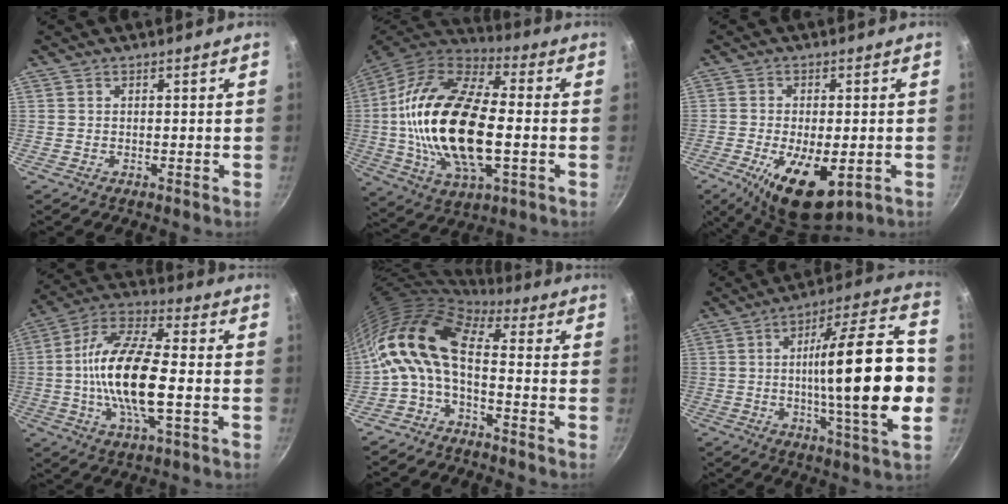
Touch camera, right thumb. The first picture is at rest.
{"total": 25.8, "force": [-1.3, 12.8, 22.4], "torque": [-0.434, 0.020, -0.030]}
{"total": 12.6, "force": [-4.4, 5.6, 10.4], "torque": [-0.168, -0.004, -0.061]}
{"total": 17.6, "force": [-1.9, 6.6, 16.3], "torque": [-0.308, 0.027, -0.051]}
{"total": 12.5, "force": [-0.5, 5.9, 11.0], "torque": [-0.221, 0.025, -0.025]}
{"total": 23.6, "force": [-1.9, 4.5, 23.1], "torque": [-0.336, 0.032, -0.034]}